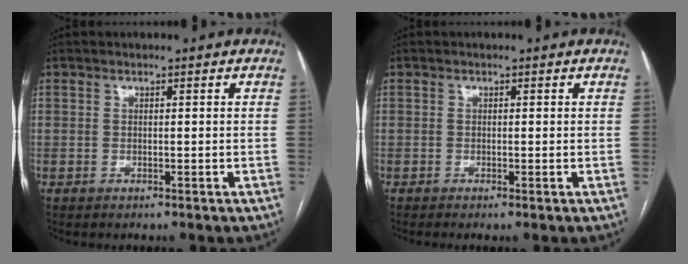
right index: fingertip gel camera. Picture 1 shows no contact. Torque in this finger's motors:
{"motor_torque": [0.29, -0.06, 0.04, 0.01]}